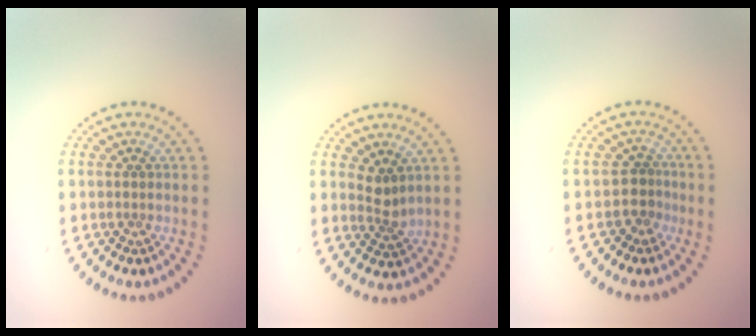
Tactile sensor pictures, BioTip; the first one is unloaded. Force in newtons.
{"total": 1.9, "press": 1.4, "slide": 1.3}
{"total": 1.8, "press": 1.3, "slide": 1.2}